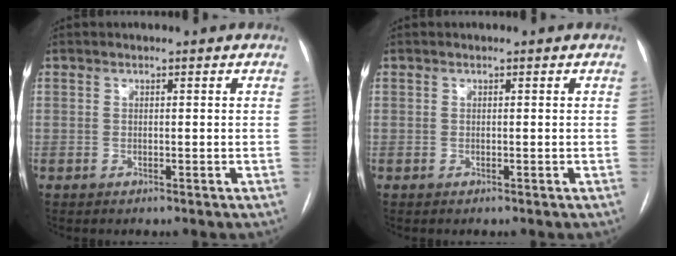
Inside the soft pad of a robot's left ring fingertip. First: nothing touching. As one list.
[{"total": 0.0}]